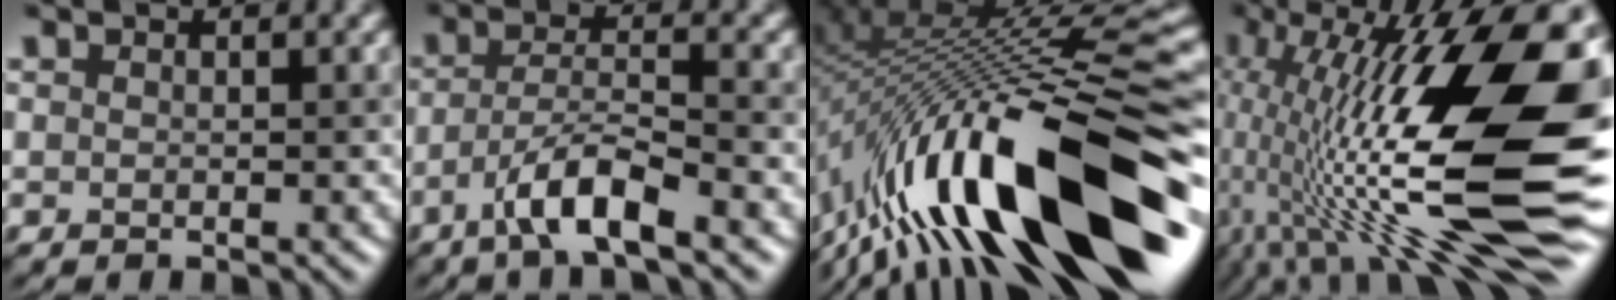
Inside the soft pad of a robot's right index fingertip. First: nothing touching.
{"total": 5.0, "force": [-2.9, 0.8, 4.0], "torque": [-0.071, 0.007, -0.059]}
{"total": 18.3, "force": [-6.8, 4.9, 16.3], "torque": [-0.244, 0.043, -0.136]}
{"total": 20.0, "force": [-0.3, 7.7, 18.4], "torque": [-0.323, 0.005, -0.016]}